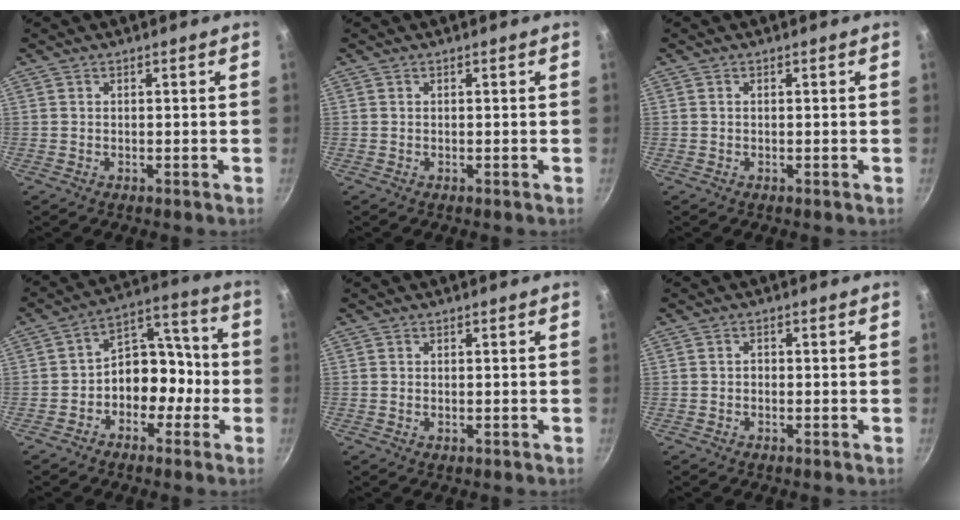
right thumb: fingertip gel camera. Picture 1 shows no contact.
{"total": 0.0}
{"total": 0.0}
{"total": 11.7, "force": [-2.6, 8.3, 7.9], "torque": [-0.074, 0.051, -0.056]}
{"total": 0.7, "force": [-0.1, 0.5, 0.5], "torque": [-0.011, 0.000, 0.000]}
{"total": 0.9, "force": [-0.3, 0.7, 0.5], "torque": [-0.002, 0.003, -0.009]}